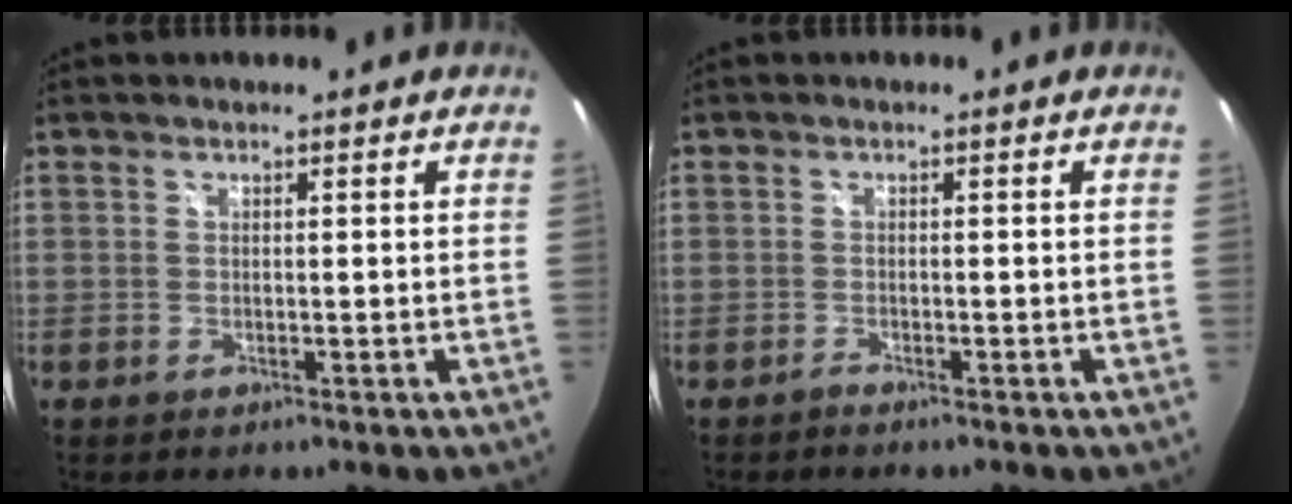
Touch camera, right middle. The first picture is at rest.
{"total": 0.8, "force": [-0.8, 0.1, 0.1], "torque": [-0.003, -0.002, -0.017]}